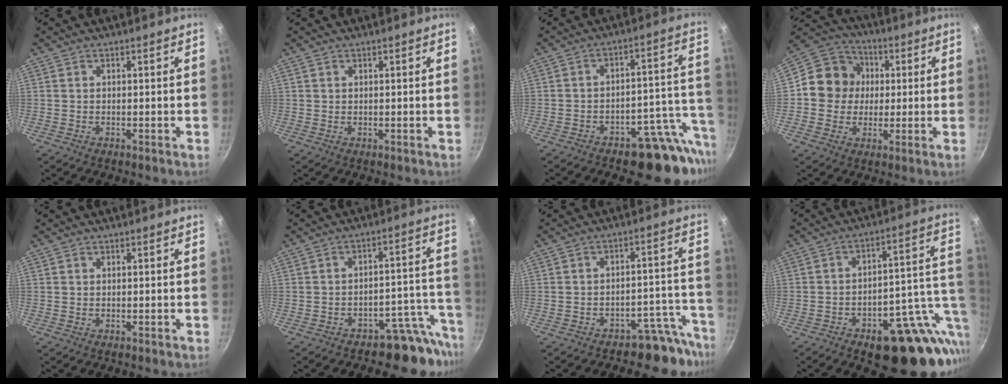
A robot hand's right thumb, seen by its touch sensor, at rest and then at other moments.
{"total": 0.0}
{"total": 12.9, "force": [-8.3, 6.4, 7.5], "torque": [-0.023, 0.076, -0.108]}
{"total": 11.3, "force": [1.0, 10.5, 4.2], "torque": [-0.033, 0.019, -0.003]}
{"total": 0.0}
{"total": 9.7, "force": [-8.1, 4.3, 3.1], "torque": [0.032, 0.093, -0.118]}
{"total": 8.5, "force": [-7.5, 3.8, 1.5], "torque": [0.055, 0.094, -0.106]}
{"total": 22.1, "force": [-6.4, 10.8, 18.2], "torque": [-0.189, 0.028, -0.078]}